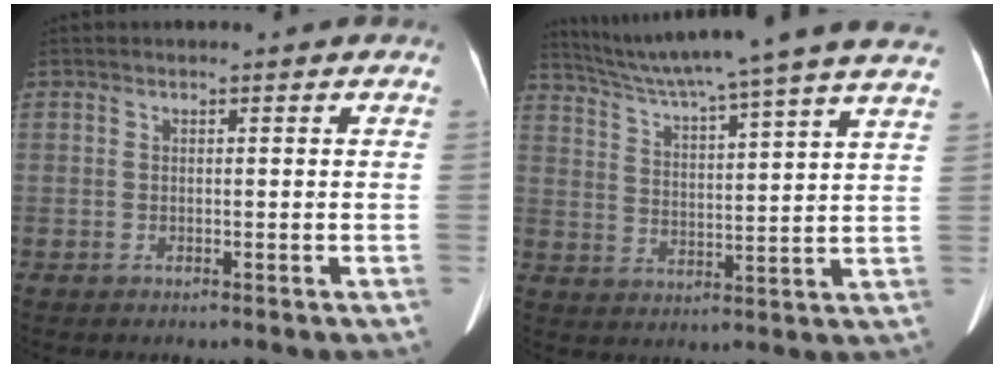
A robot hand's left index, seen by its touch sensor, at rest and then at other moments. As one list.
[{"total": 23.8, "force": [20.8, -1.5, 11.5], "torque": [-0.197, -0.022, 0.285]}]